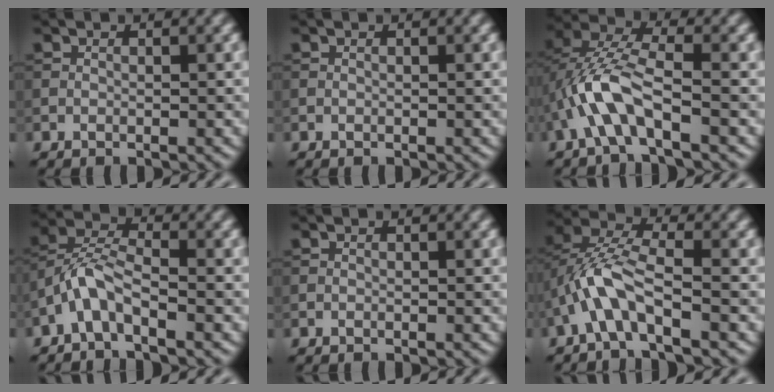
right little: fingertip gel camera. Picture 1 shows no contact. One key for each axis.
{"total": 0.0}
{"total": 5.6, "fx": -2.1, "fy": 2.0, "fz": 4.8, "tx": -0.109, "ty": 0.015, "tz": -0.045}
{"total": 3.5, "fx": -2.1, "fy": 1.1, "fz": 2.5, "tx": -0.056, "ty": 0.015, "tz": -0.052}
{"total": 0.0}
{"total": 4.9, "fx": -2.1, "fy": 1.7, "fz": 4.1, "tx": -0.094, "ty": 0.018, "tz": -0.046}